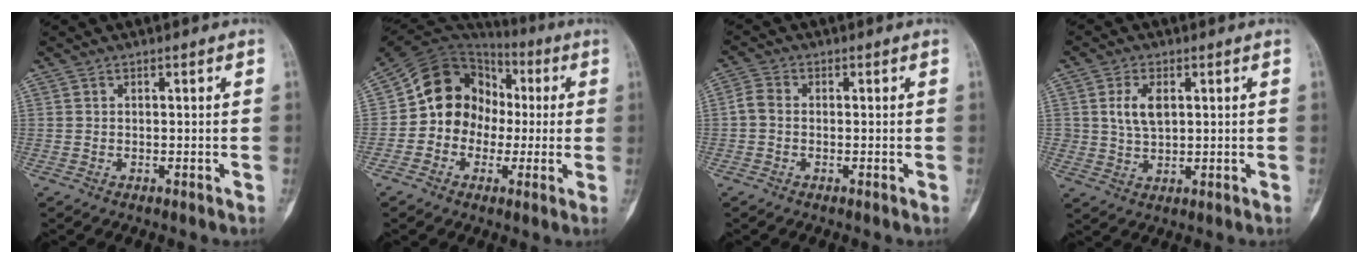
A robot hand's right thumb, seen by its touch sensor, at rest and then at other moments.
{"total": 14.6, "force": [-0.4, 12.6, 7.3], "torque": [-0.086, 0.041, -0.010]}
{"total": 2.6, "force": [-0.4, 1.9, 1.8], "torque": [-0.038, 0.005, -0.018]}
{"total": 5.6, "force": [1.5, 3.4, 4.2], "torque": [-0.072, -0.005, 0.031]}